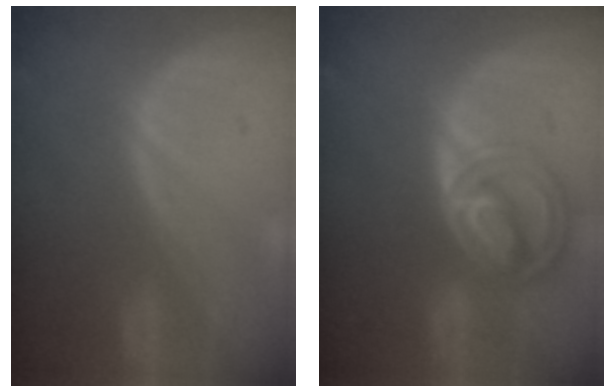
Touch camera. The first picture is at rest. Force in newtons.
{"total": 8.5, "press": 7.3, "slide": 4.3}